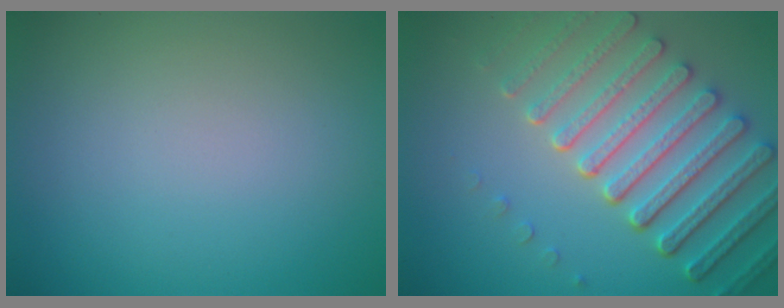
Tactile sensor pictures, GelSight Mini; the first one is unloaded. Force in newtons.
{"total": 7.3, "press": 5.6, "slide": 4.8}